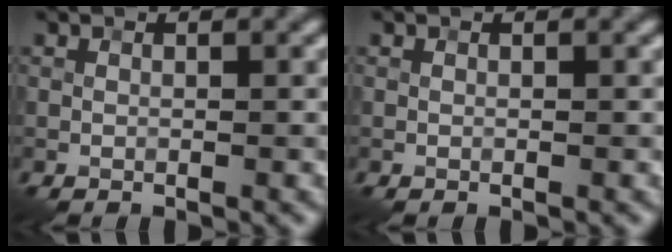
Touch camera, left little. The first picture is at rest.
{"total": 0.0}